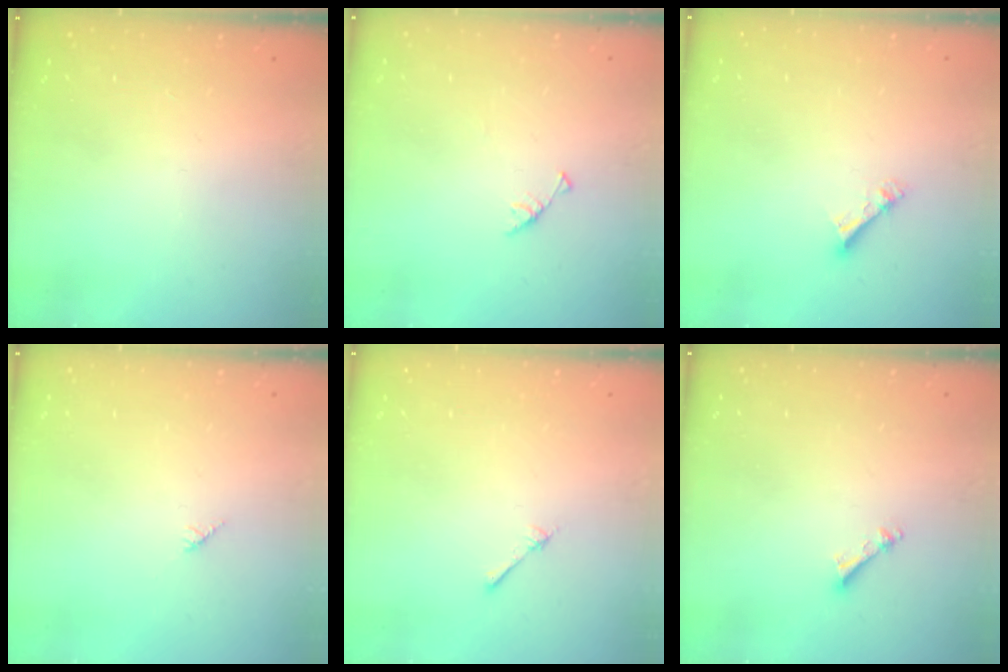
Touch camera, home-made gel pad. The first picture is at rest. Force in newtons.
{"total": 3.0, "press": 3.0, "slide": 0.3}
{"total": 4.6, "press": 4.6, "slide": 0.4}
{"total": 2.7, "press": 2.7, "slide": 0.2}
{"total": 2.4, "press": 2.4, "slide": 0.3}
{"total": 3.7, "press": 3.7, "slide": 0.3}